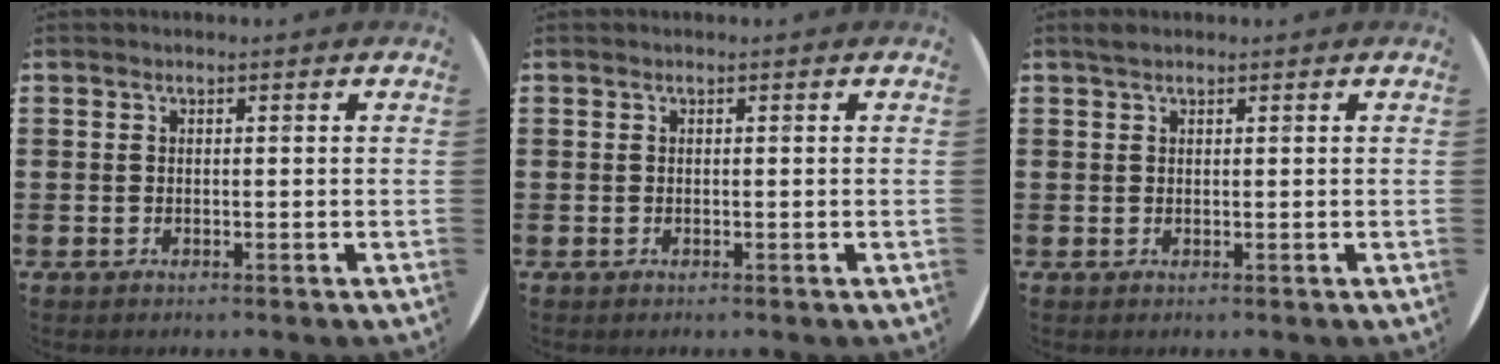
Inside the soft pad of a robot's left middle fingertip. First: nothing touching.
{"total": 0.0}
{"total": 0.9, "force": [0.8, 0.3, 0.2], "torque": [-0.006, 0.004, 0.015]}